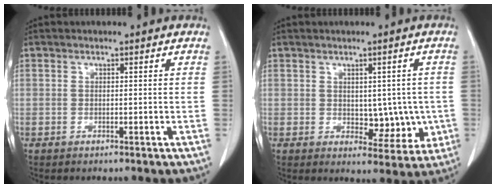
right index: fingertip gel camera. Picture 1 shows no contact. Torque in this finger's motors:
{"motor_torque": [-0.02, 0.14, 0.09, 0.02]}